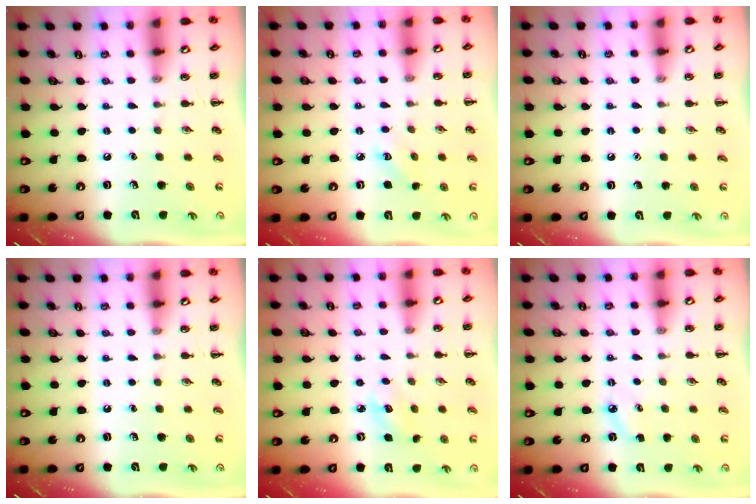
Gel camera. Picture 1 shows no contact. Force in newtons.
{"total": 3.3, "press": 3.2, "slide": 0.9}
{"total": 1.6, "press": 1.5, "slide": 0.1}
{"total": 0.0}
{"total": 3.9, "press": 3.8, "slide": 1.0}
{"total": 2.8, "press": 2.7, "slide": 0.7}